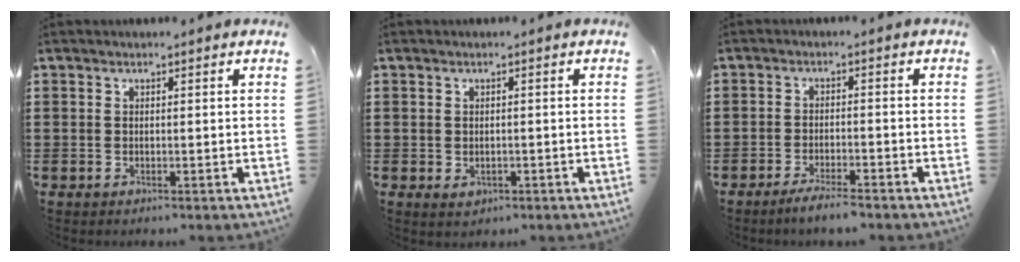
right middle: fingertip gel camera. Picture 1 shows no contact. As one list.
[{"total": 1.1, "force": [-0.3, 0.8, 0.6], "torque": [-0.014, 0.001, -0.006]}, {"total": 2.9, "force": [-2.6, 0.0, 1.4], "torque": [-0.031, -0.002, -0.049]}]